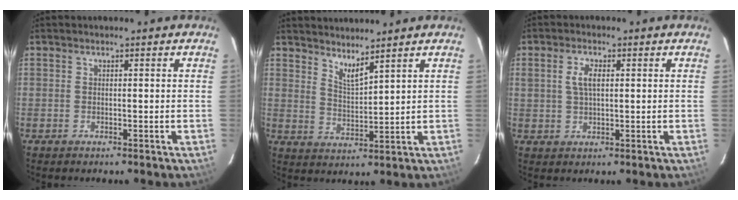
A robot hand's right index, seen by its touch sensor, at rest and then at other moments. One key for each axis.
{"total": 4.5, "fx": 4.0, "fy": 0.3, "fz": 2.2, "tx": -0.040, "ty": -0.009, "tz": 0.071}
{"total": 3.9, "fx": 1.0, "fy": 1.9, "fz": 3.3, "tx": -0.064, "ty": 0.006, "tz": 0.021}